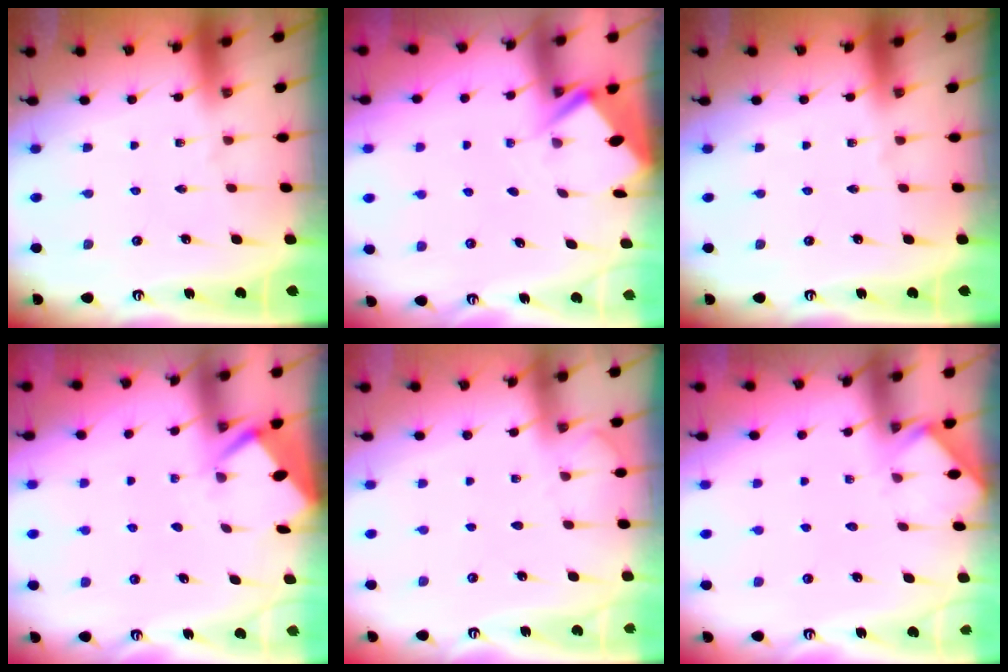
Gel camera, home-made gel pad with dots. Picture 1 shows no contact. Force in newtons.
{"total": 2.8, "press": 2.8, "slide": 0.4}
{"total": 0.0}
{"total": 2.7, "press": 2.7, "slide": 0.4}
{"total": 2.3, "press": 2.3, "slide": 0.3}
{"total": 3.8, "press": 3.7, "slide": 0.5}